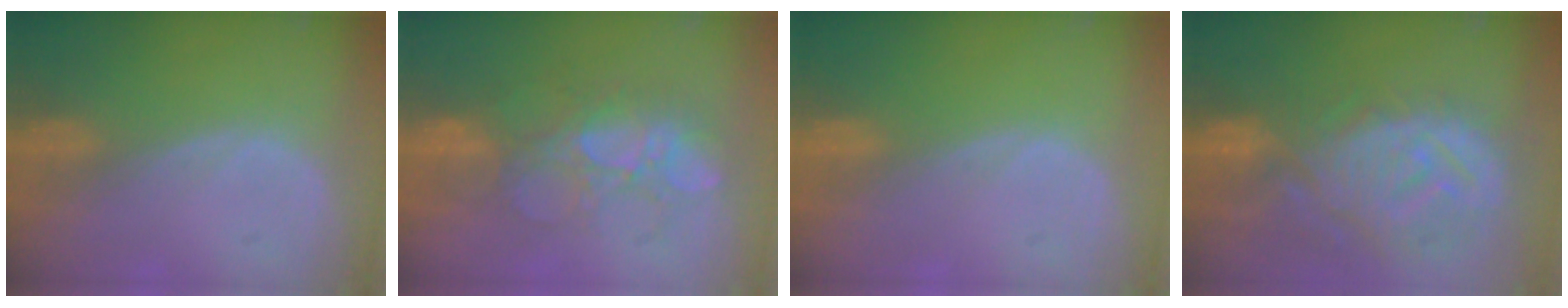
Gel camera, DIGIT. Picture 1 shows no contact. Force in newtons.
{"total": 7.7, "press": 7.6, "slide": 1.4}
{"total": 0.0}
{"total": 12.8, "press": 11.3, "slide": 6.0}